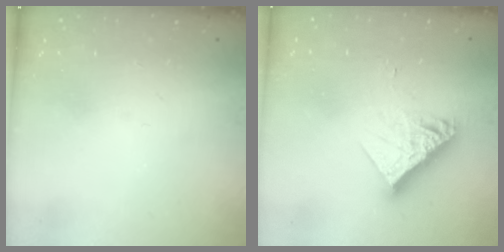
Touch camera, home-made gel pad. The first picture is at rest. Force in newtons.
{"total": 12.1, "press": 12.0, "slide": 1.1}